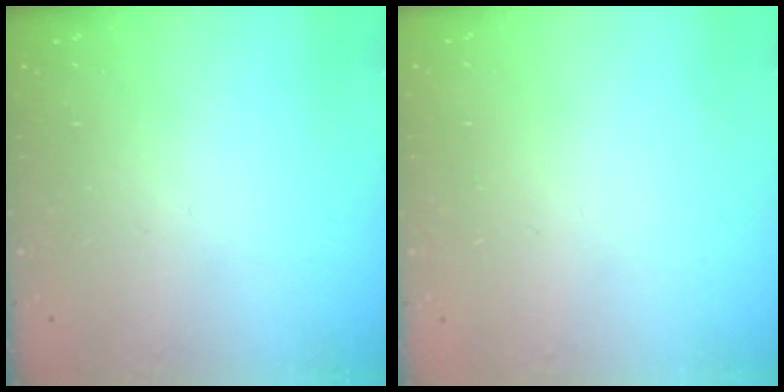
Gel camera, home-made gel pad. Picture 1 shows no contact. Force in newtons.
{"total": 0.9, "press": 0.9, "slide": 0.0}